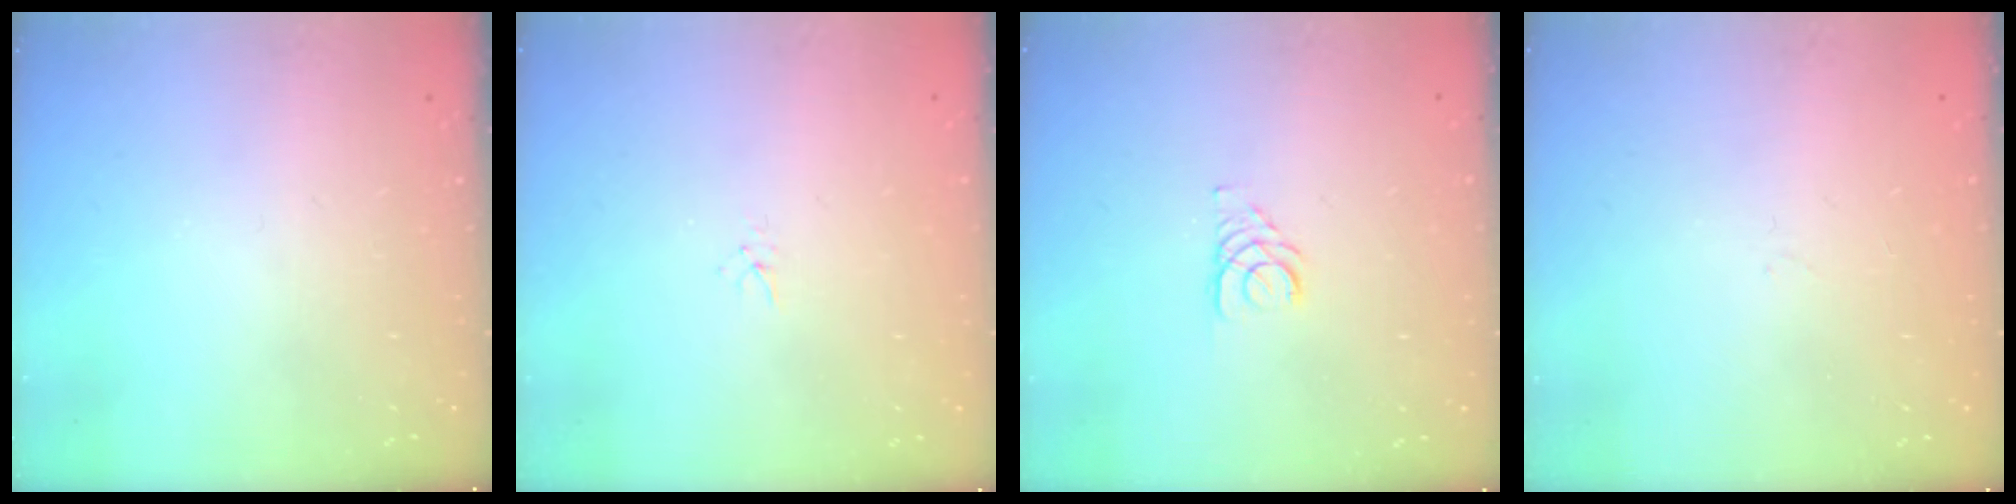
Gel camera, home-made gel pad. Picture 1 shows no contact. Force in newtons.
{"total": 1.5, "press": 1.5, "slide": 0.1}
{"total": 2.9, "press": 2.9, "slide": 0.3}
{"total": 0.9, "press": 0.9, "slide": 0.2}